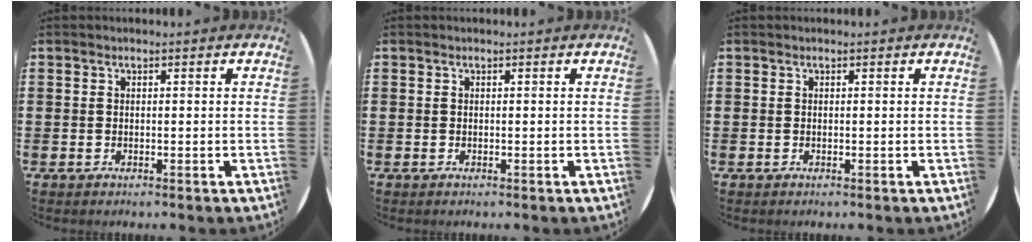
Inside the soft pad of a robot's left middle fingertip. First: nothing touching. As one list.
[{"total": 0.0}, {"total": 0.0}]